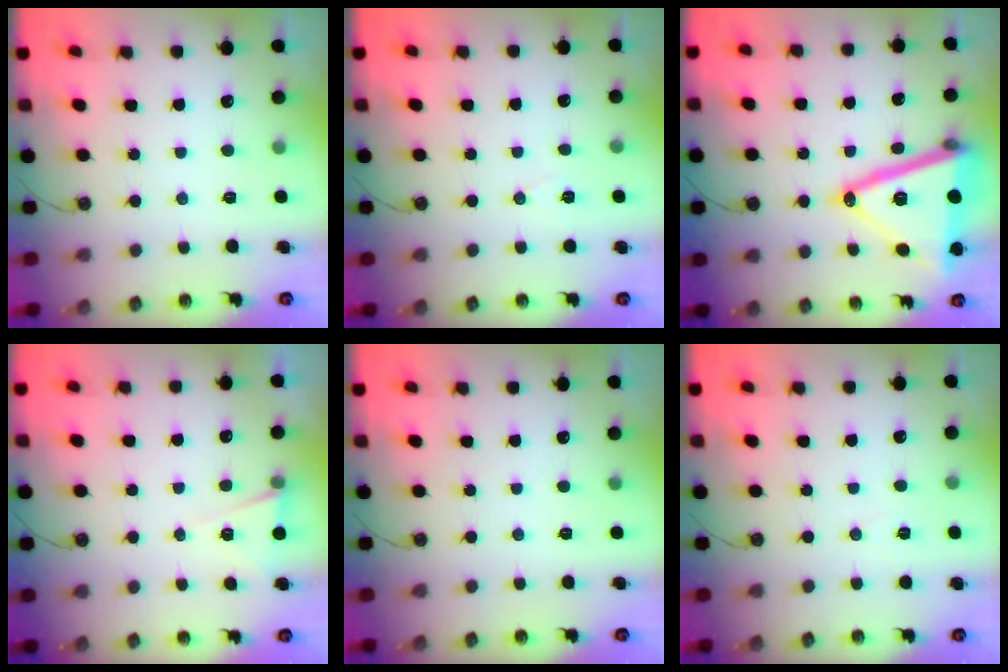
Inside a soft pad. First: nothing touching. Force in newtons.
{"total": 5.6, "press": 3.5, "slide": 4.3}
{"total": 23.6, "press": 23.3, "slide": 3.6}
{"total": 6.0, "press": 3.7, "slide": 4.7}
{"total": 0.0}
{"total": 4.9, "press": 2.4, "slide": 4.3}